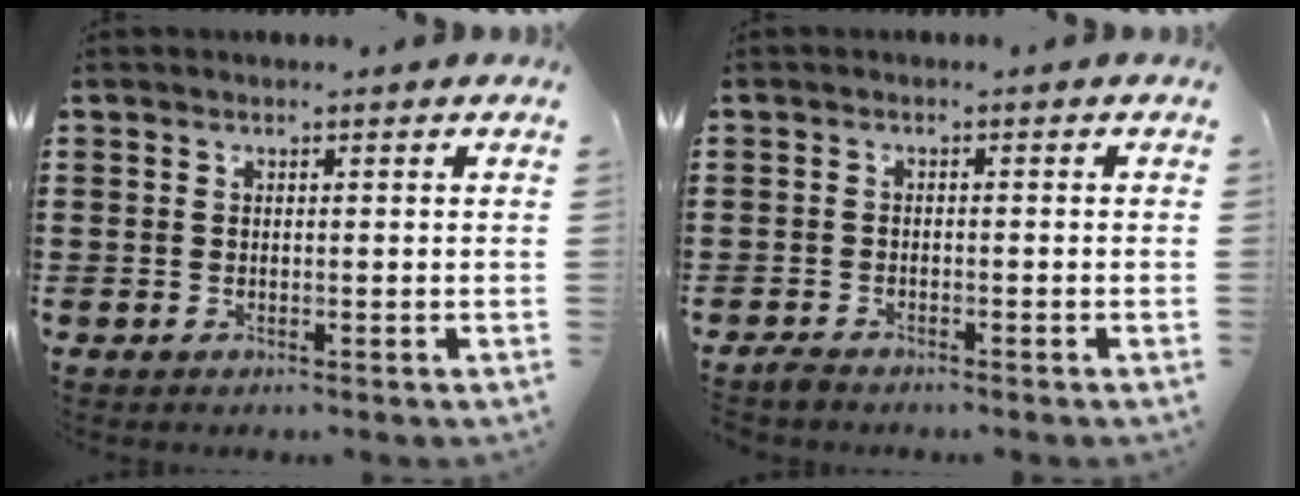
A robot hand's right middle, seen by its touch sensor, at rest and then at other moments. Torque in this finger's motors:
{"motor_torque": [0.86, 0.40, 0.08, 0.11]}